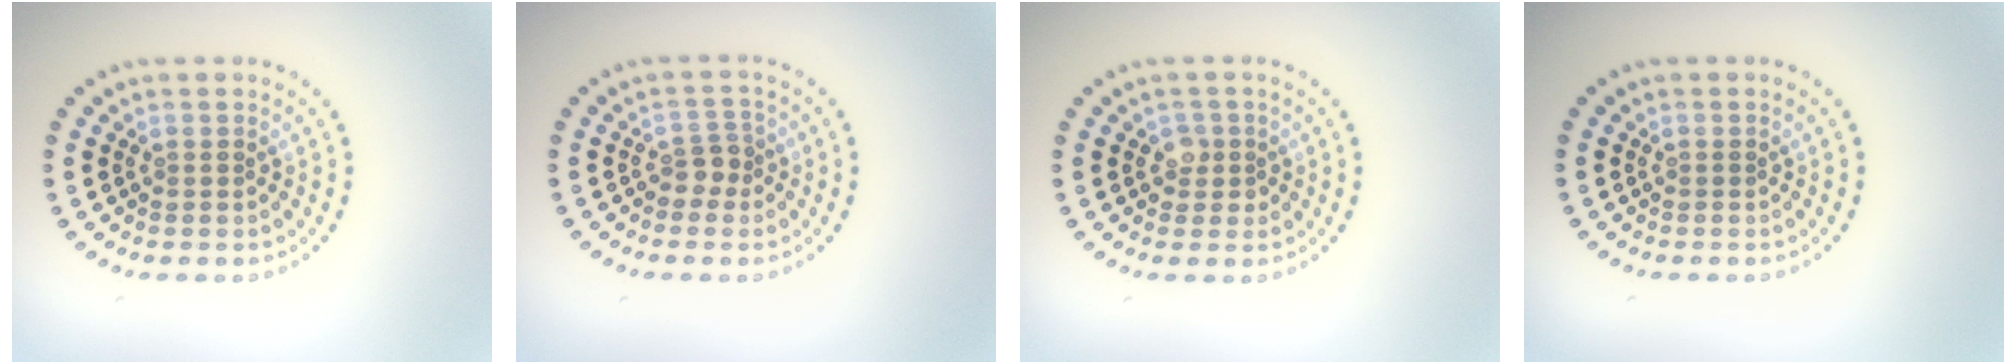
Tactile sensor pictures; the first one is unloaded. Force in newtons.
{"total": 1.7, "press": 1.4, "slide": 1.0}
{"total": 1.6, "press": 1.3, "slide": 0.9}
{"total": 0.0}